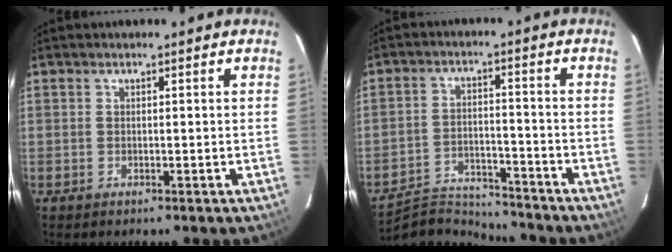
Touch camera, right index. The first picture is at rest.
{"total": 10.2, "force": [-10.1, 1.4, -0.1], "torque": [-0.026, 0.012, -0.170]}